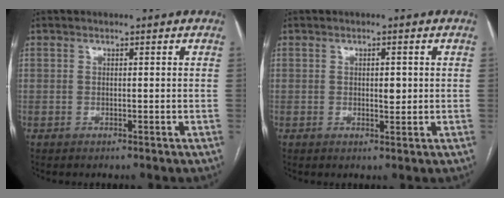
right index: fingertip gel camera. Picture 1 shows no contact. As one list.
[{"total": 2.0, "force": [0.2, 0.8, 1.8], "torque": [-0.029, -0.001, 0.004]}]